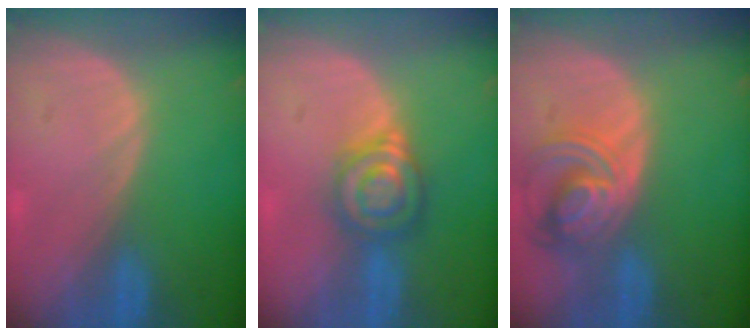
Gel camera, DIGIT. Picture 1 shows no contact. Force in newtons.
{"total": 6.1, "press": 6.0, "slide": 0.6}
{"total": 7.8, "press": 6.8, "slide": 3.7}